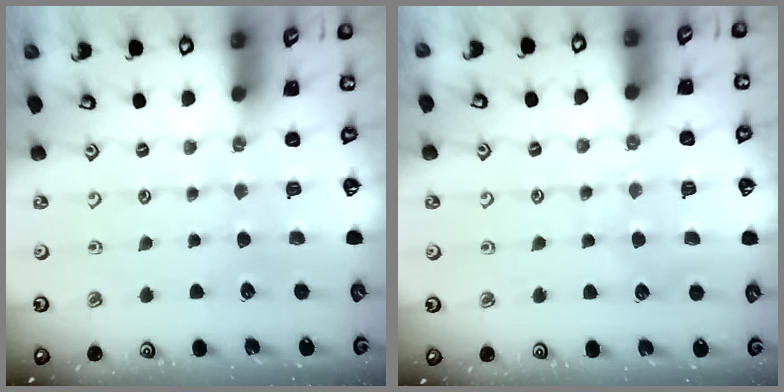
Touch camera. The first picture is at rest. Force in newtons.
{"total": 6.4, "press": 6.3, "slide": 0.6}